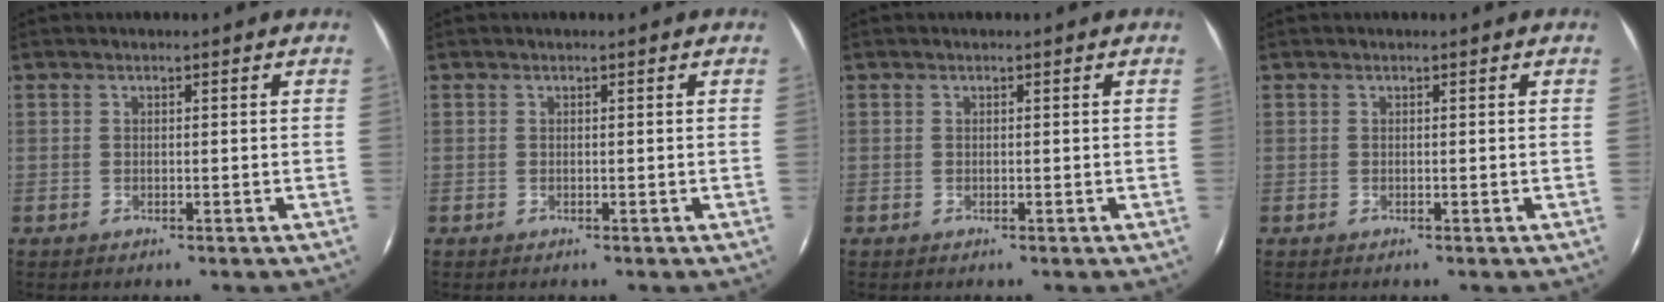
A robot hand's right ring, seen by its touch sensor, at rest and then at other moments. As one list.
[{"total": 0.0}, {"total": 0.0}, {"total": 0.0}]